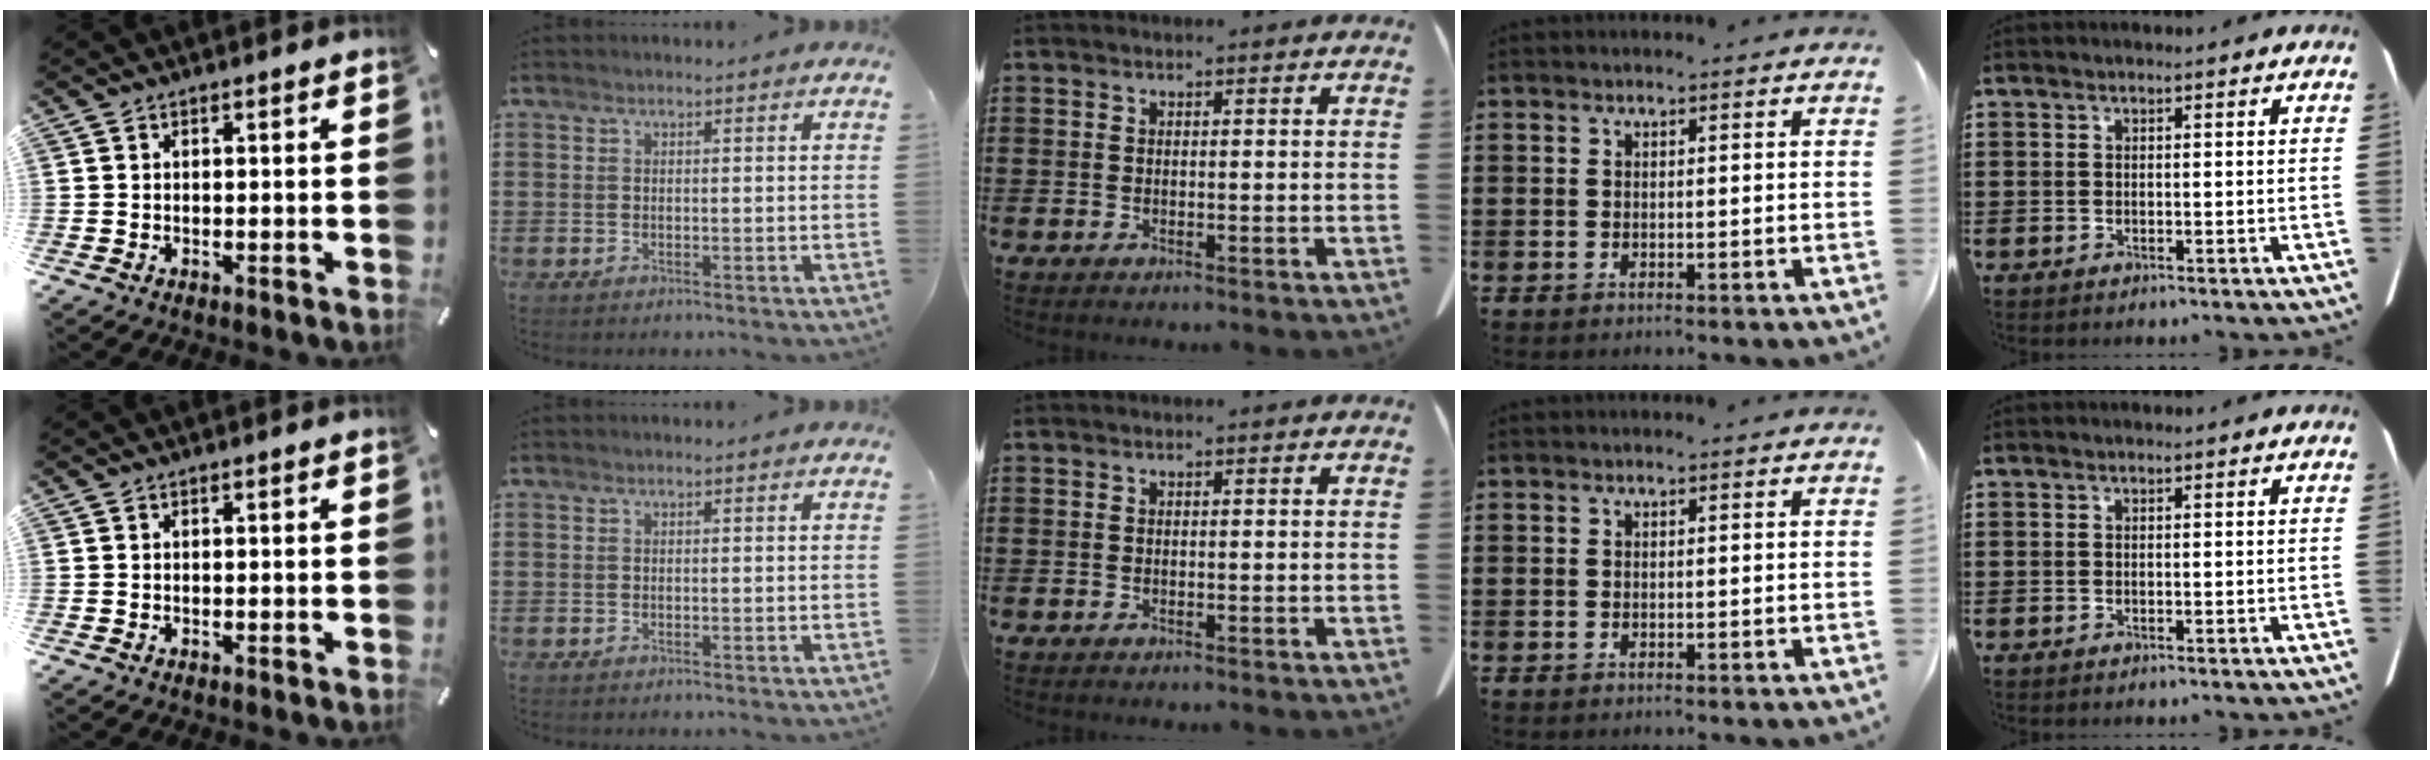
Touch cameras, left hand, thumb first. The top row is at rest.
{}